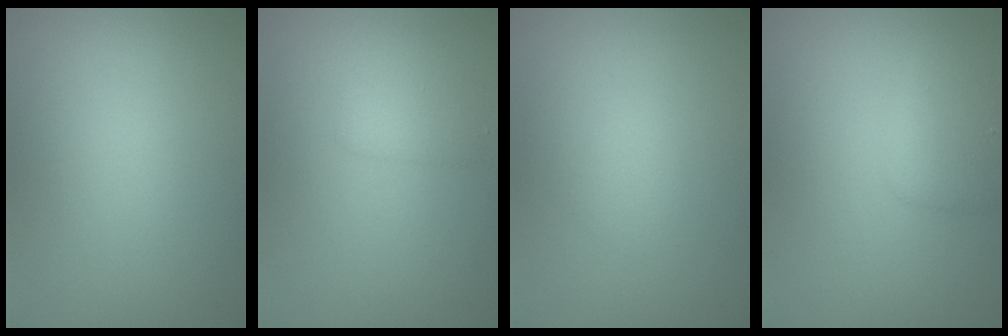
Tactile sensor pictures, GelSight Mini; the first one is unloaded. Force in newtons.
{"total": 1.6, "press": 1.6, "slide": 0.1}
{"total": 0.7, "press": 0.7, "slide": 0.1}
{"total": 2.4, "press": 2.4, "slide": 0.0}